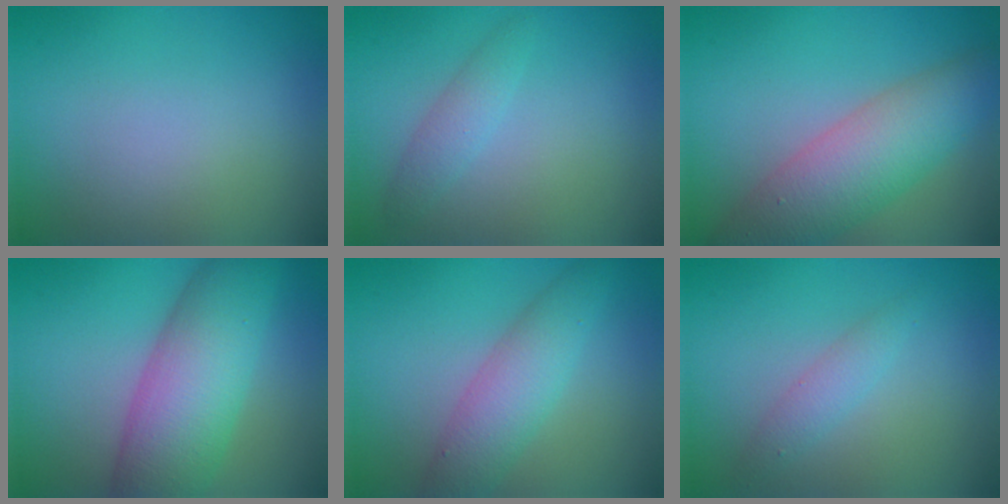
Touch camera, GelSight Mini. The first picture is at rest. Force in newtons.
{"total": 1.7, "press": 1.7, "slide": 0.0}
{"total": 6.8, "press": 6.8, "slide": 0.2}
{"total": 9.0, "press": 9.0, "slide": 0.2}
{"total": 4.3, "press": 4.3, "slide": 0.1}
{"total": 1.6, "press": 1.6, "slide": 0.1}